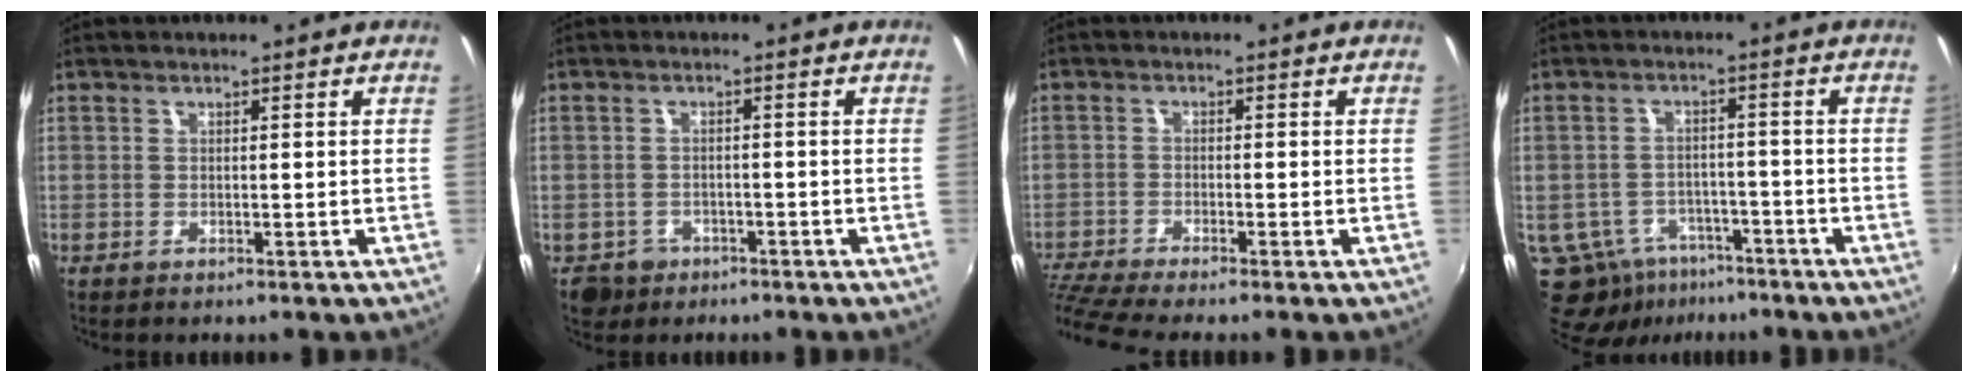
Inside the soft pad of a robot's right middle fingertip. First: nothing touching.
{"total": 4.5, "force": [-2.5, 3.6, 1.0], "torque": [-0.035, -0.002, -0.036]}
{"total": 7.4, "force": [-6.6, -0.6, 3.4], "torque": [-0.093, -0.034, -0.122]}
{"total": 10.2, "force": [-6.0, 7.3, 3.8], "torque": [-0.099, 0.002, -0.079]}